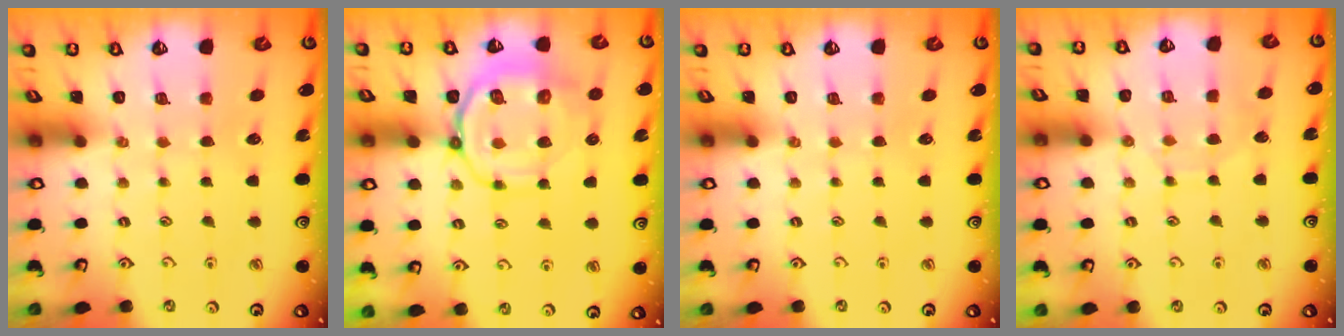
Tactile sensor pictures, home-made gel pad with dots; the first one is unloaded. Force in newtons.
{"total": 11.8, "press": 11.6, "slide": 2.2}
{"total": 0.0}
{"total": 6.0, "press": 6.0, "slide": 0.6}